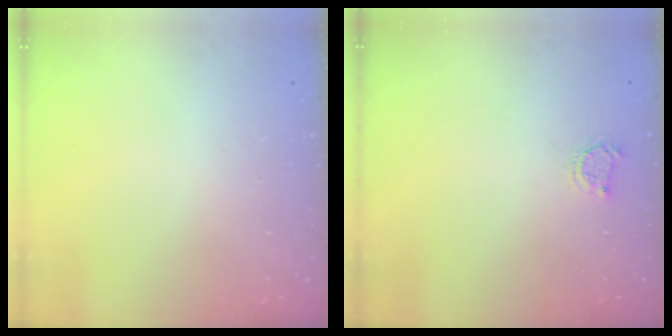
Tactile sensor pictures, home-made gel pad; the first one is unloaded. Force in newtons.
{"total": 2.6, "press": 2.6, "slide": 0.4}